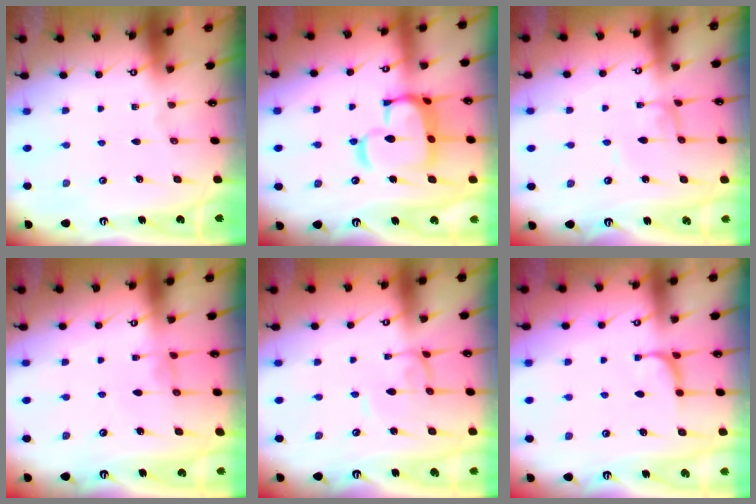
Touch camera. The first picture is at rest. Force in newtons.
{"total": 11.8, "press": 11.7, "slide": 1.3}
{"total": 2.2, "press": 2.2, "slide": 0.1}
{"total": 0.8, "press": 0.8, "slide": 0.3}
{"total": 2.0, "press": 2.0, "slide": 0.1}
{"total": 2.1, "press": 2.0, "slide": 0.6}